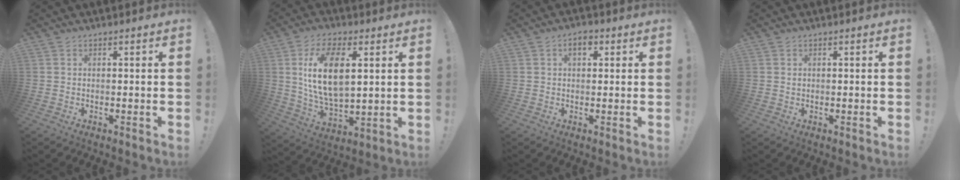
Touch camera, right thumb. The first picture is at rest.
{"total": 16.4, "force": [4.5, 8.5, 13.4], "torque": [-0.258, -0.013, 0.071]}
{"total": 3.6, "force": [1.3, 1.9, 2.8], "torque": [-0.036, 0.002, 0.019]}
{"total": 0.5, "force": [0.2, 0.4, 0.1], "torque": [-0.002, 0.002, 0.005]}